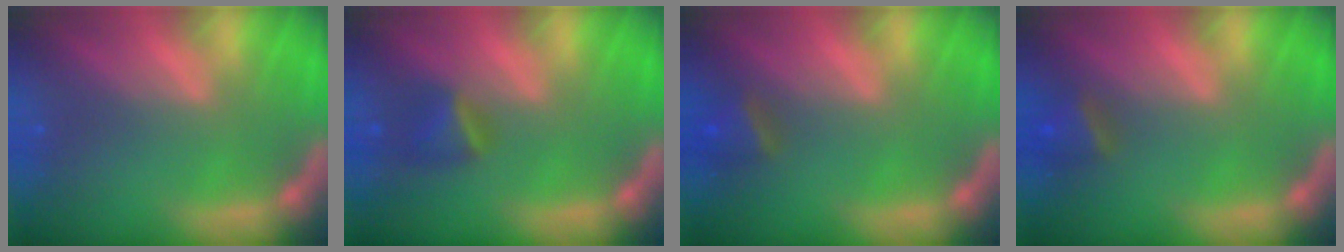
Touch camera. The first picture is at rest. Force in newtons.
{"total": 2.4}
{"total": 2.4}
{"total": 2.4}